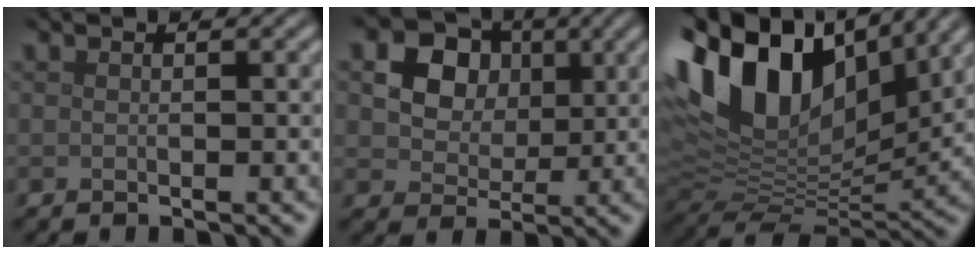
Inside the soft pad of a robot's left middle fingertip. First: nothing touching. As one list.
[{"total": 16.3, "force": [6.2, 13.5, 6.7], "torque": [-0.166, 0.031, 0.084]}, {"total": 14.6, "force": [6.4, 8.0, 10.4], "torque": [-0.204, 0.037, 0.105]}]